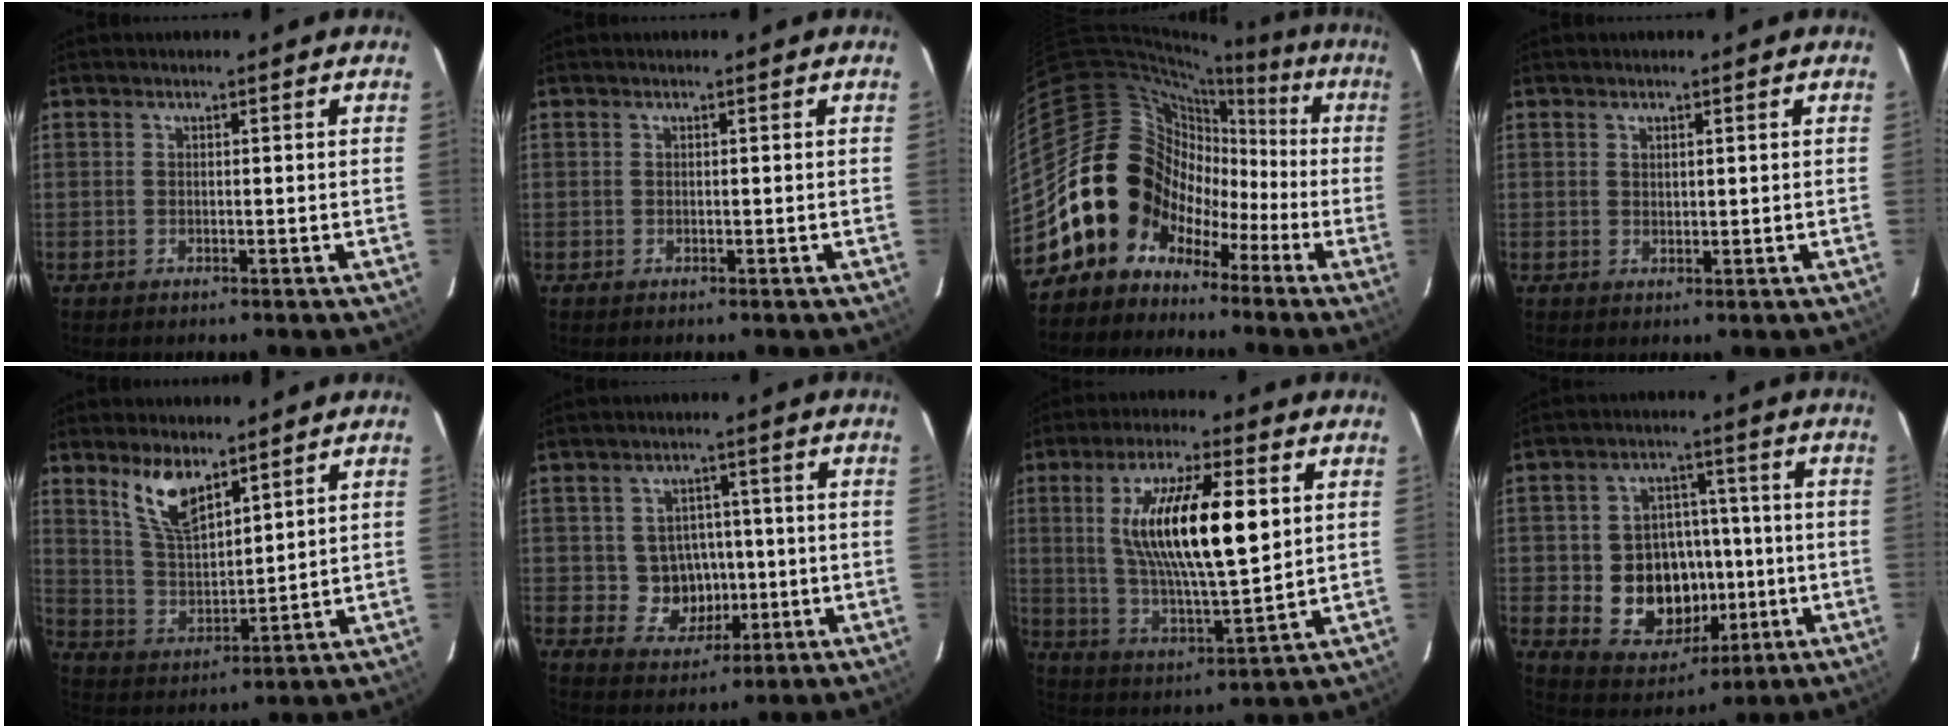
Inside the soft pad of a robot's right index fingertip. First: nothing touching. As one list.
[{"total": 0.0}, {"total": 16.5, "force": [-5.6, 14.8, 4.5], "torque": [-0.113, 0.042, -0.099]}, {"total": 1.1, "force": [0.7, 0.5, 0.6], "torque": [-0.009, 0.002, 0.014]}, {"total": 9.3, "force": [6.3, 3.5, 5.9], "torque": [-0.112, 0.000, 0.133]}, {"total": 7.2, "force": [-0.6, 6.8, 2.1], "torque": [-0.050, 0.015, 0.009]}, {"total": 17.9, "force": [4.2, 4.9, 16.7], "torque": [-0.304, 0.001, 0.082]}, {"total": 13.7, "force": [-2.2, 11.5, 7.1], "torque": [-0.157, 0.011, -0.013]}]